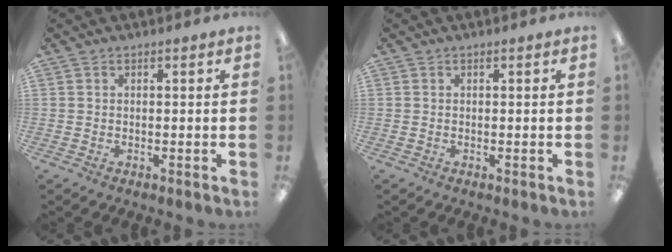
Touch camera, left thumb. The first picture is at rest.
{"total": 0.0}